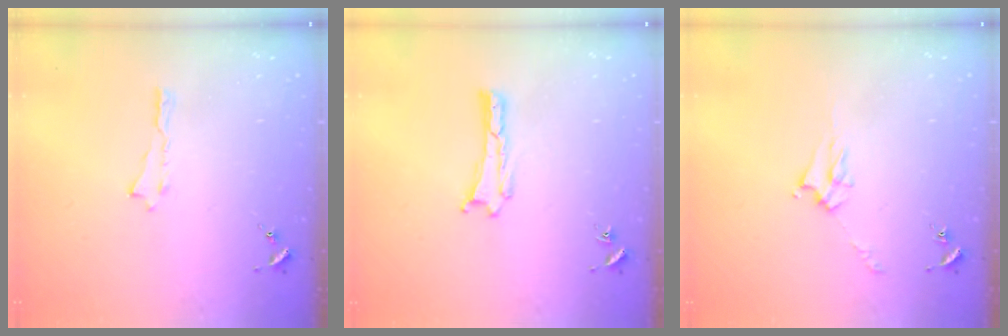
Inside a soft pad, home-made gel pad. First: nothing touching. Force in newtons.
{"total": 0.0}
{"total": 4.2, "press": 4.2, "slide": 0.6}